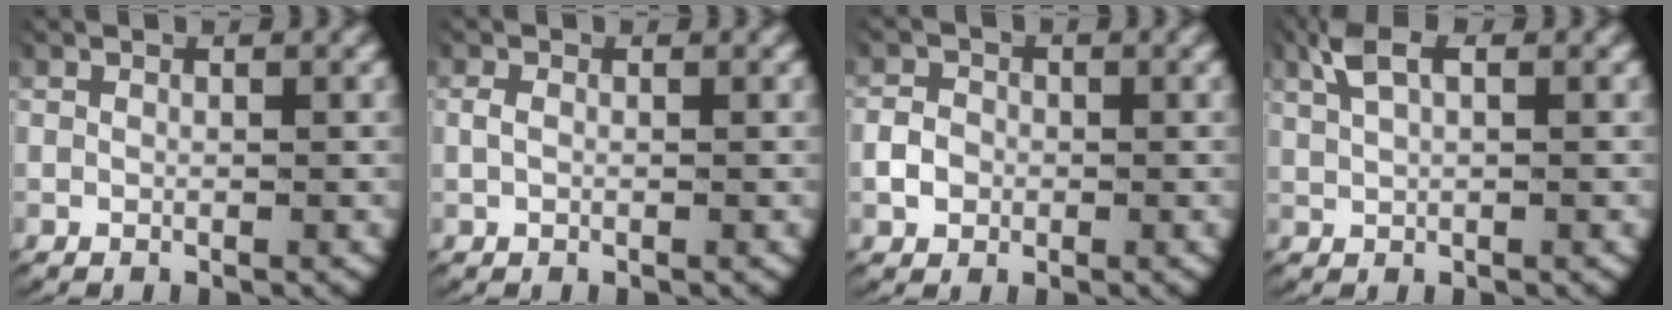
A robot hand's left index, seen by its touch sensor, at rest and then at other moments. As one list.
[{"total": 0.6, "force": [0.0, 0.3, 0.5], "torque": [-0.020, -0.003, 0.003]}, {"total": 2.2, "force": [-0.5, 2.0, 0.9], "torque": [-0.027, -0.004, -0.009]}, {"total": 2.9, "force": [1.7, 0.9, 2.1], "torque": [-0.055, 0.009, 0.033]}]